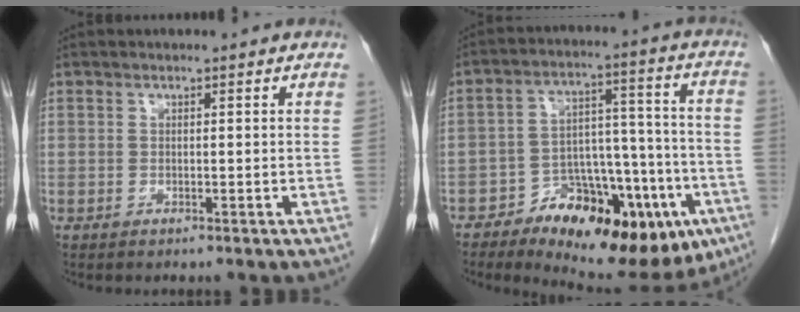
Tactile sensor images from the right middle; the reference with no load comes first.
{"total": 20.5, "force": [-11.2, 8.4, 15.0], "torque": [-0.156, 0.035, -0.156]}